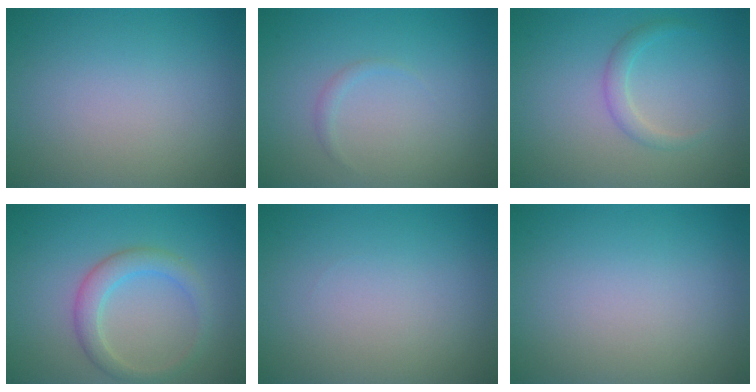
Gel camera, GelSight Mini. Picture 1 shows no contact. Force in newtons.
{"total": 0.6, "press": 0.6, "slide": 0.1}
{"total": 1.5, "press": 1.5, "slide": 0.0}
{"total": 2.8, "press": 2.8, "slide": 0.1}
{"total": 0.0}
{"total": 0.0}